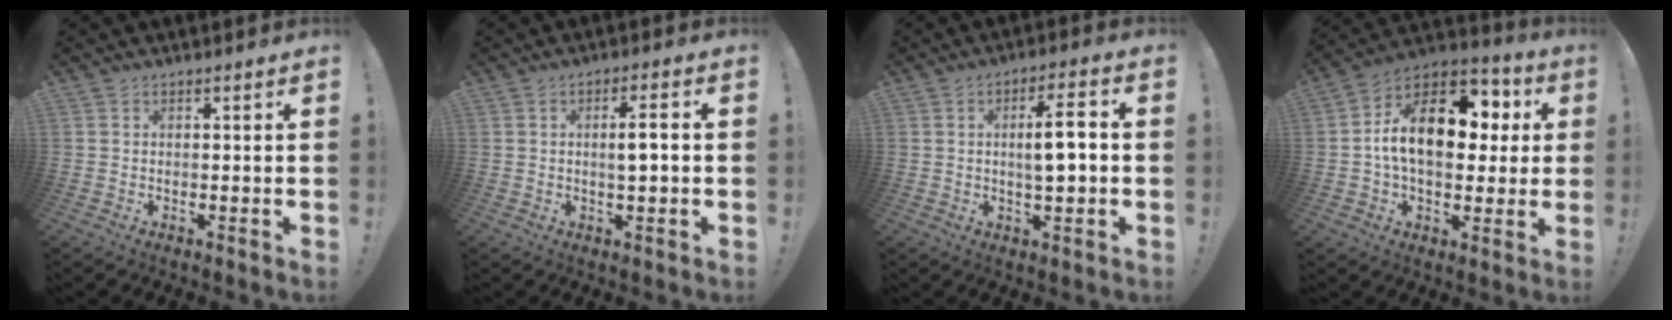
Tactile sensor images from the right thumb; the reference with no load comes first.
{"total": 4.6, "force": [0.4, 0.7, 4.5], "torque": [-0.068, -0.001, 0.000]}
{"total": 8.0, "force": [0.3, 1.7, 7.8], "torque": [-0.114, 0.002, -0.001]}
{"total": 18.6, "force": [2.3, 11.5, 14.5], "torque": [-0.229, 0.007, 0.044]}